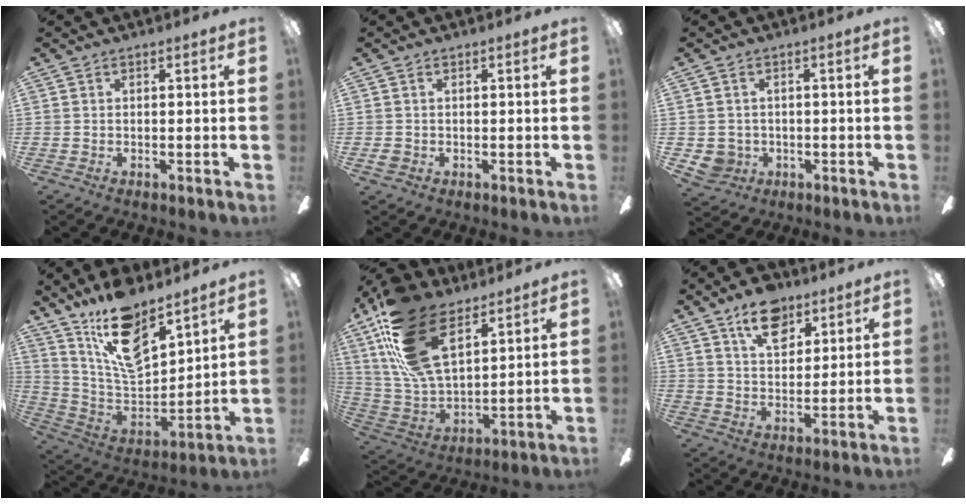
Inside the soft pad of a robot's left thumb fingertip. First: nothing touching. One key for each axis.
{"total": 1.3, "fx": -0.1, "fy": 1.2, "fz": 0.7, "tx": -0.014, "ty": 0.003, "tz": -0.002}
{"total": 3.7, "fx": -0.3, "fy": 3.6, "fz": 0.6, "tx": -0.031, "ty": 0.002, "tz": -0.007}
{"total": 18.0, "fx": 12.8, "fy": 7.8, "fz": 9.9, "tx": -0.181, "ty": -0.083, "tz": 0.232}
{"total": 24.0, "fx": 12.7, "fy": 12.6, "fz": 16.0, "tx": -0.328, "ty": -0.048, "tz": 0.236}
{"total": 11.6, "fx": 7.2, "fy": 6.6, "fz": 6.3, "tx": -0.093, "ty": -0.023, "tz": 0.129}